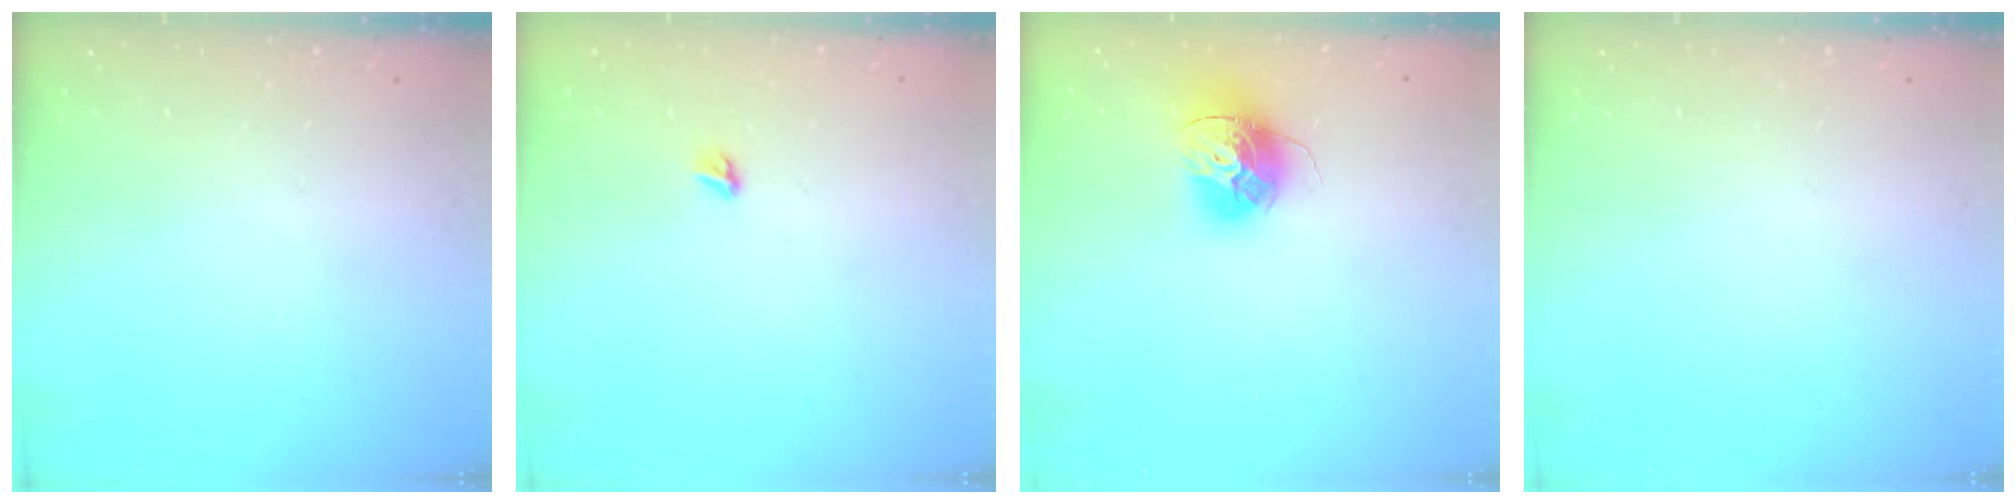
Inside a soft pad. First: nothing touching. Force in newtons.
{"total": 4.2, "press": 4.2, "slide": 0.5}
{"total": 15.0, "press": 14.9, "slide": 1.3}
{"total": 0.0}